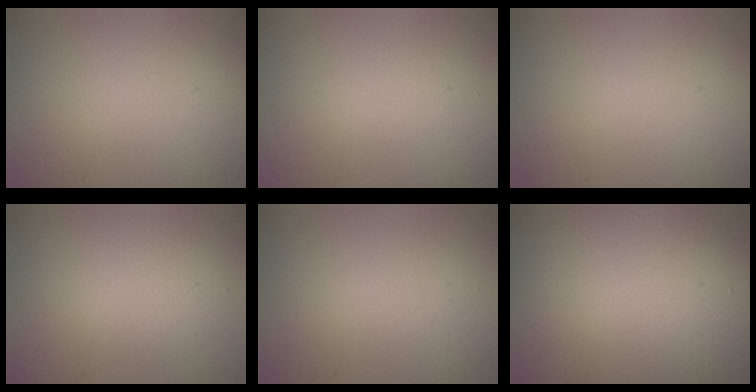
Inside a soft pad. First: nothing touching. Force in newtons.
{"total": 1.0, "press": 1.0, "slide": 0.0}
{"total": 0.0}
{"total": 2.6, "press": 2.6, "slide": 0.2}
{"total": 1.4, "press": 1.3, "slide": 0.1}
{"total": 12.1, "press": 12.1, "slide": 0.6}